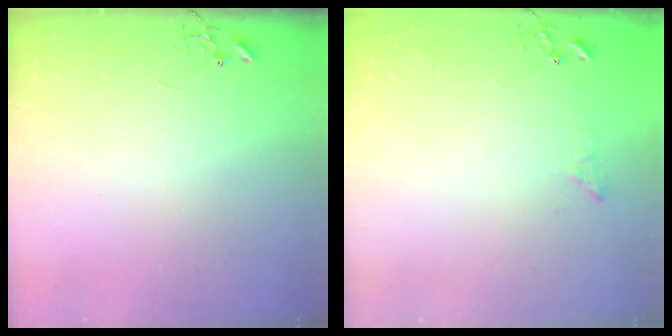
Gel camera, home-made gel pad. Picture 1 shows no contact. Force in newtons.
{"total": 6.4, "press": 6.4, "slide": 0.6}